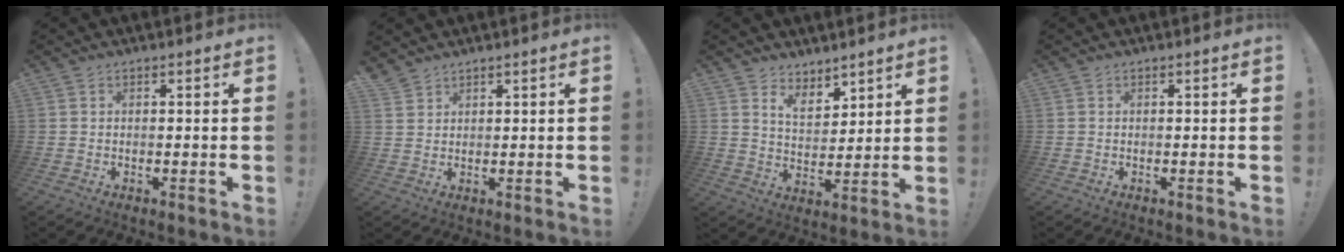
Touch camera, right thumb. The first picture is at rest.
{"total": 2.5, "force": [2.3, 0.9, 0.4], "torque": [-0.011, -0.013, 0.047]}
{"total": 6.6, "force": [5.5, 3.4, 1.6], "torque": [-0.036, -0.042, 0.105]}
{"total": 0.0}